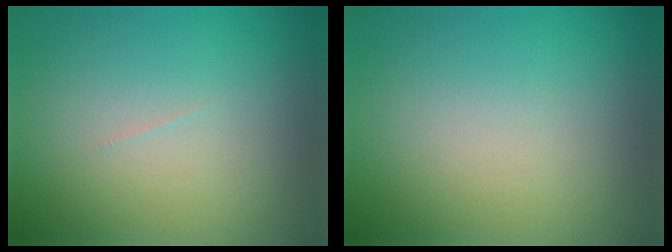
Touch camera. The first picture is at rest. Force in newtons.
{"total": 0.0}